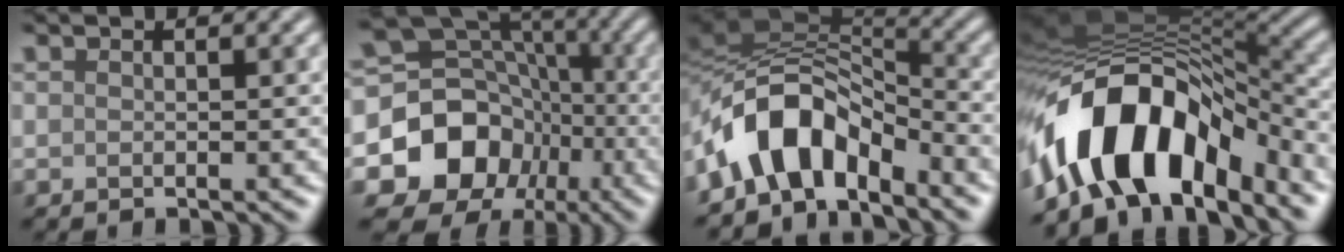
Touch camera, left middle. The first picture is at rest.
{"total": 11.9, "force": [-3.5, 10.2, 5.1], "torque": [-0.097, -0.005, -0.077]}
{"total": 8.1, "force": [-4.0, 4.4, 5.5], "torque": [-0.079, 0.017, -0.080]}
{"total": 12.3, "force": [-6.5, 6.2, 8.4], "torque": [-0.133, 0.007, -0.116]}